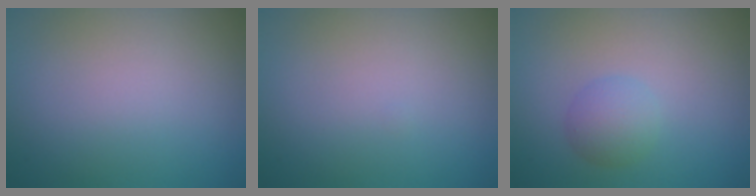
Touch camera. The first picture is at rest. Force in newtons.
{"total": 0.0}
{"total": 2.3, "press": 2.3, "slide": 0.1}